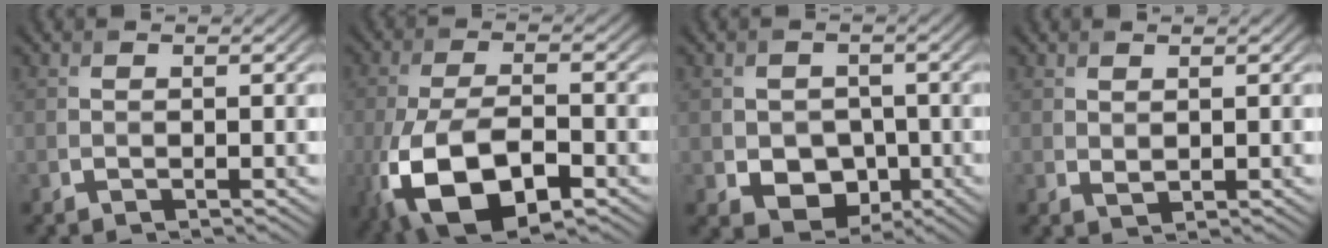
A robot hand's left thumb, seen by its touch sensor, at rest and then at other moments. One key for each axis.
{"total": 14.1, "fx": -5.9, "fy": 6.9, "fz": 10.8, "tx": -0.248, "ty": -0.044, "tz": -0.099}
{"total": 5.5, "fx": -1.1, "fy": 4.6, "fz": 2.7, "tx": -0.059, "ty": -0.016, "tz": -0.024}
{"total": 1.1, "fx": 0.8, "fy": 0.5, "fz": 0.5, "tx": -0.014, "ty": -0.004, "tz": 0.019}